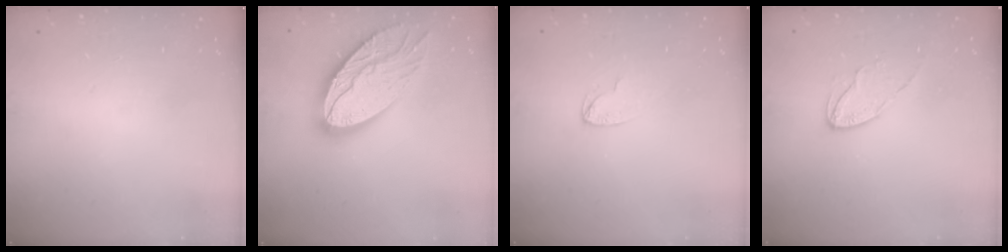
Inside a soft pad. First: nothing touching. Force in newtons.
{"total": 20.5, "press": 20.4, "slide": 1.6}
{"total": 4.1, "press": 4.1, "slide": 0.4}
{"total": 7.2, "press": 7.2, "slide": 0.2}